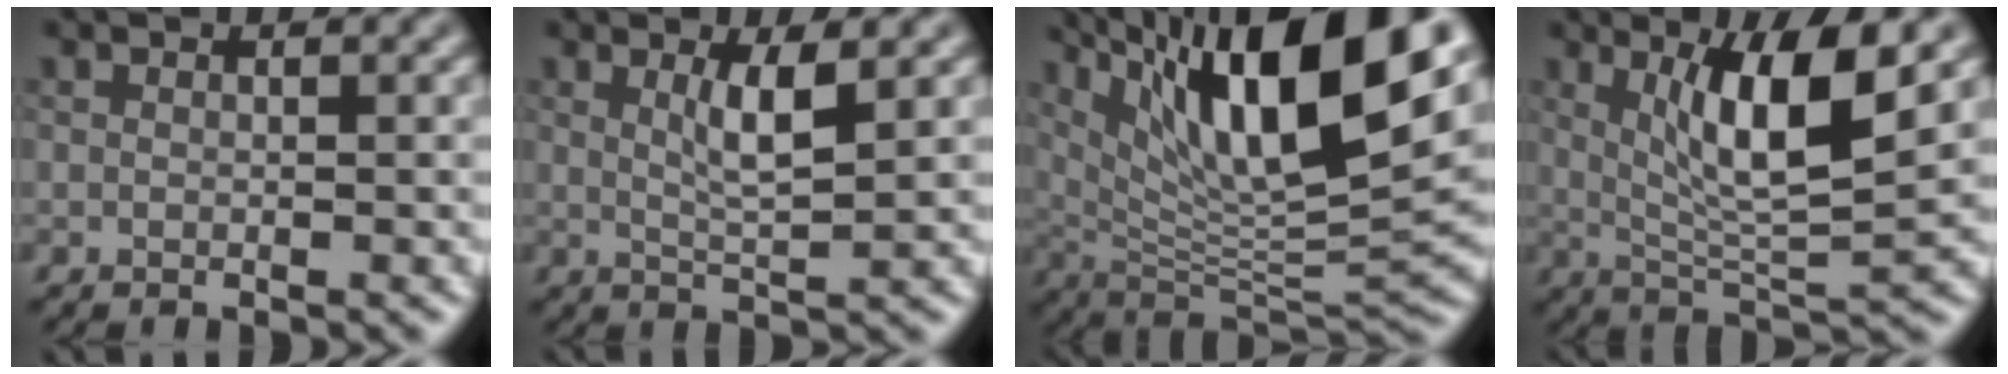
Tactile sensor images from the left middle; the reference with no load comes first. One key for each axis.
{"total": 2.9, "fx": 1.1, "fy": 0.5, "fz": 2.6, "tx": -0.048, "ty": -0.003, "tz": 0.020}
{"total": 14.7, "fx": 7.1, "fy": 3.7, "fz": 12.4, "tx": -0.210, "ty": 0.011, "tz": 0.130}
{"total": 7.3, "fx": 2.4, "fy": 1.4, "fz": 6.7, "tx": -0.121, "ty": -0.007, "tz": 0.048}